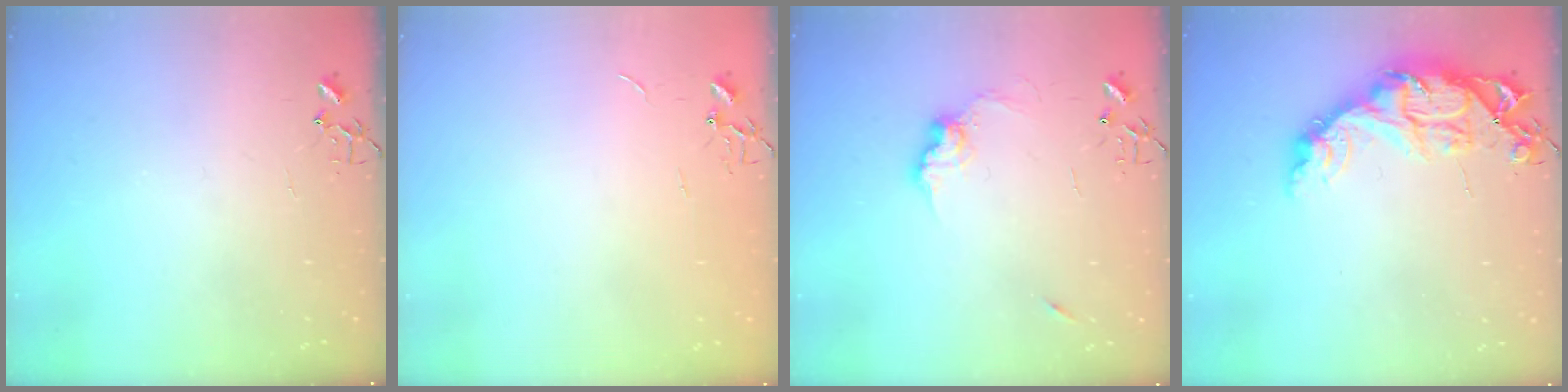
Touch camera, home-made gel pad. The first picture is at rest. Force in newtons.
{"total": 0.7, "press": 0.7, "slide": 0.1}
{"total": 9.6, "press": 9.6, "slide": 0.8}
{"total": 15.4, "press": 15.4, "slide": 0.6}